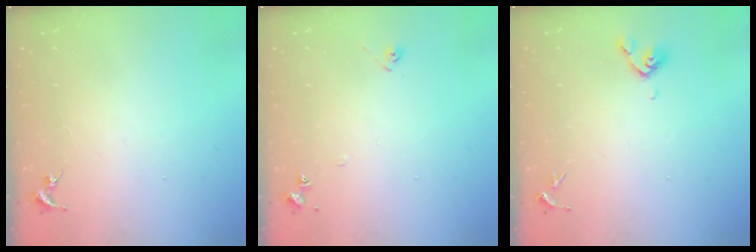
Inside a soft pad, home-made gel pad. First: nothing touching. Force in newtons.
{"total": 6.2, "press": 6.2, "slide": 0.6}
{"total": 5.5, "press": 5.3, "slide": 1.5}